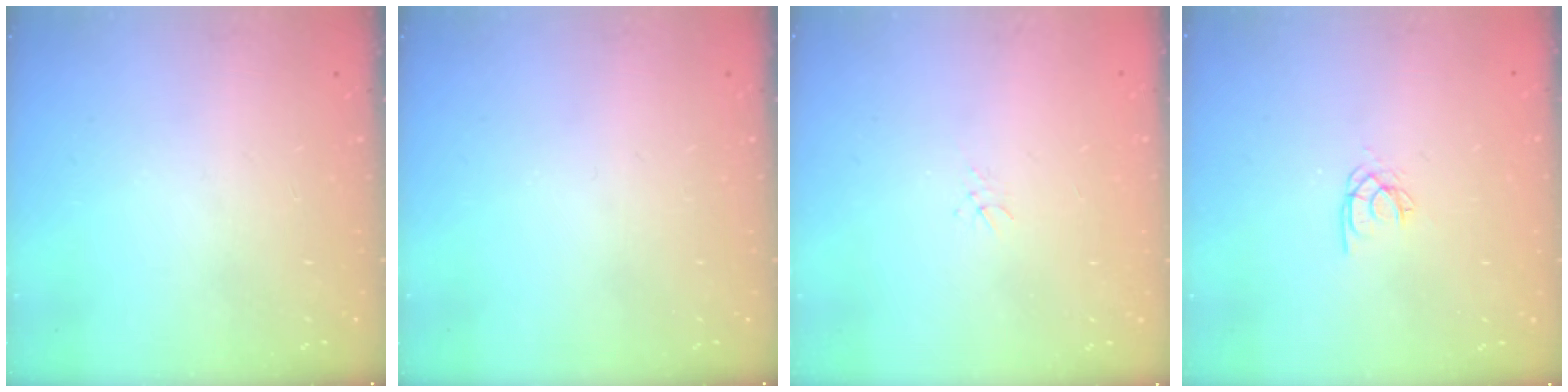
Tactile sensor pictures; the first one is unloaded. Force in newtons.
{"total": 0.0}
{"total": 1.2, "press": 1.1, "slide": 0.3}
{"total": 2.5, "press": 2.5, "slide": 0.1}